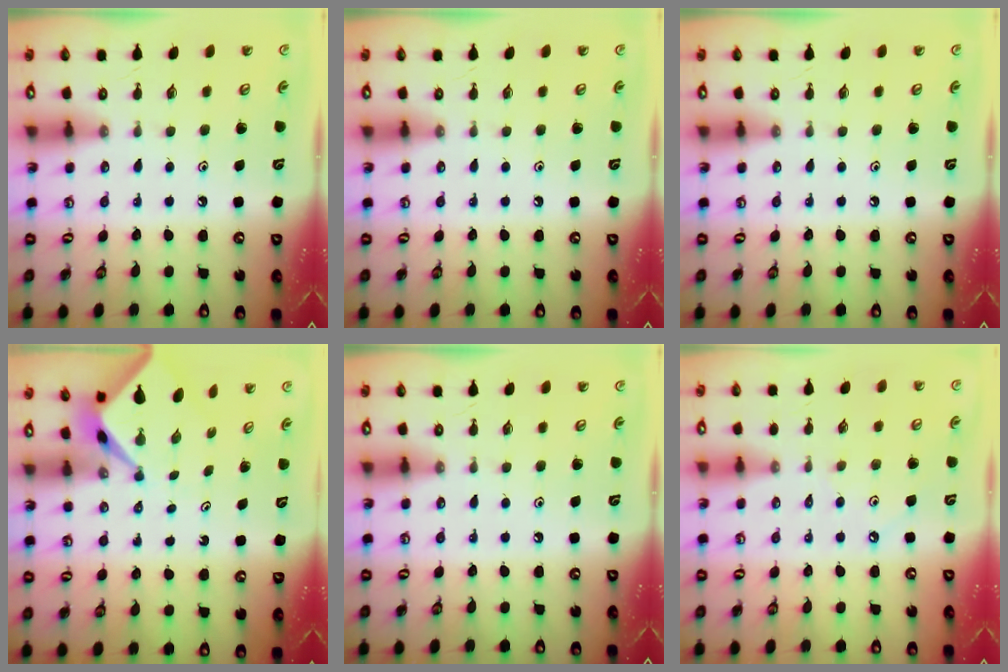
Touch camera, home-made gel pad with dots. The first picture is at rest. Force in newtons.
{"total": 0.0}
{"total": 0.0}
{"total": 2.5, "press": 2.5, "slide": 0.2}
{"total": 0.0}
{"total": 1.7, "press": 1.7, "slide": 0.4}